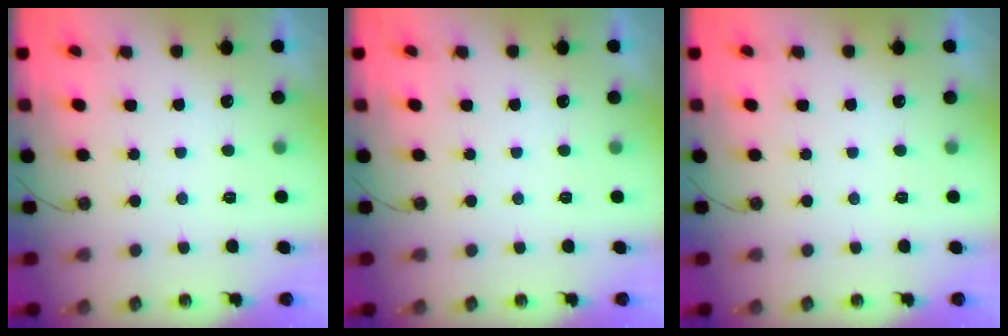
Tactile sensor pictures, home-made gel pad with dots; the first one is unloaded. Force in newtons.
{"total": 0.0}
{"total": 0.0}